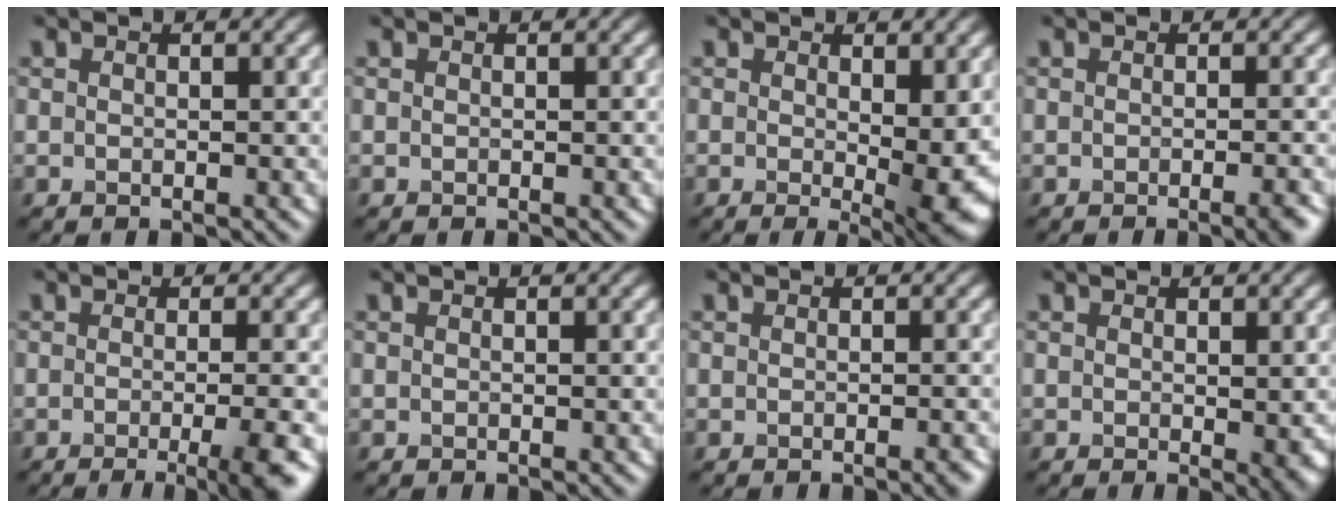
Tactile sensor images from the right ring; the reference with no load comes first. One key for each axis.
{"total": 0.0}
{"total": 6.1, "fx": -0.1, "fy": 1.8, "fz": 5.8, "tx": -0.082, "ty": -0.019, "tz": 0.003}
{"total": 2.6, "fx": -1.3, "fy": 0.6, "fz": 2.2, "tx": -0.019, "ty": 0.001, "tz": -0.020}
{"total": 5.8, "fx": -2.1, "fy": 1.5, "fz": 5.2, "tx": -0.057, "ty": -0.011, "tz": -0.027}
{"total": 0.0}
{"total": 1.2, "fx": -0.6, "fy": 0.2, "fz": 1.0, "tx": -0.010, "ty": 0.000, "tz": -0.011}
{"total": 1.6, "fx": -0.1, "fy": 0.2, "fz": 1.6, "tx": -0.018, "ty": -0.008, "tz": -0.003}